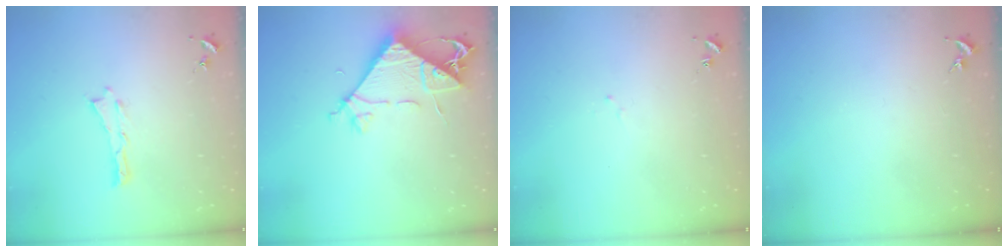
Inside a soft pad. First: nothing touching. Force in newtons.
{"total": 7.6, "press": 7.5, "slide": 1.2}
{"total": 1.1, "press": 1.0, "slide": 0.2}
{"total": 0.0}